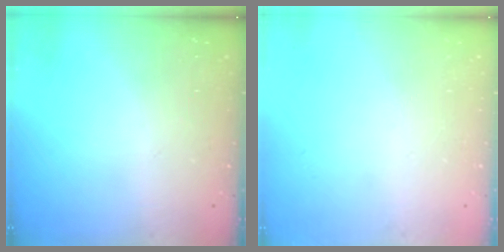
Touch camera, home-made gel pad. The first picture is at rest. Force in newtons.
{"total": 0.0}